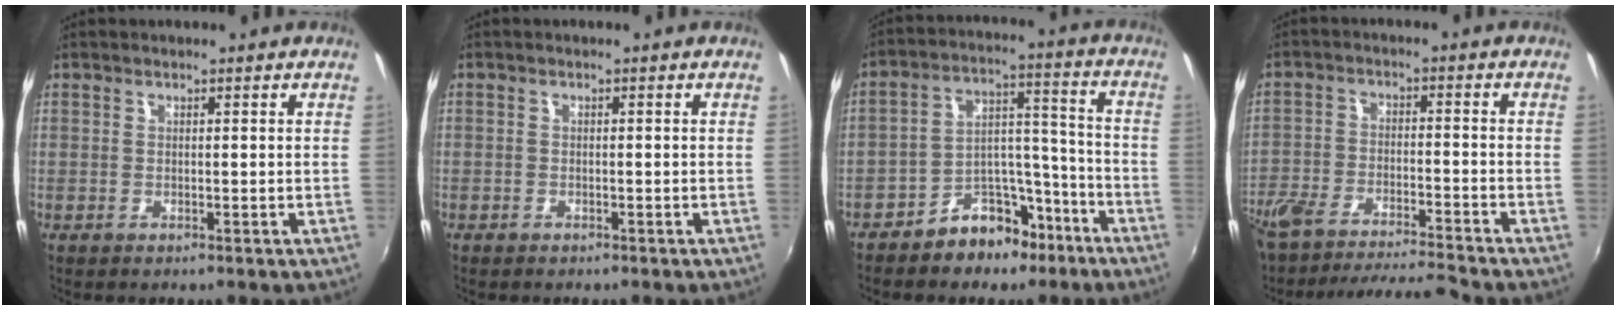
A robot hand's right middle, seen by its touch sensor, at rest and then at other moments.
{"total": 1.2, "force": [-0.8, 0.9, 0.0], "torque": [-0.005, 0.005, -0.011]}
{"total": 10.5, "force": [-7.5, 5.8, 4.4], "torque": [-0.059, 0.051, -0.110]}
{"total": 14.0, "force": [-12.8, 1.3, 5.6], "torque": [-0.127, -0.013, -0.216]}